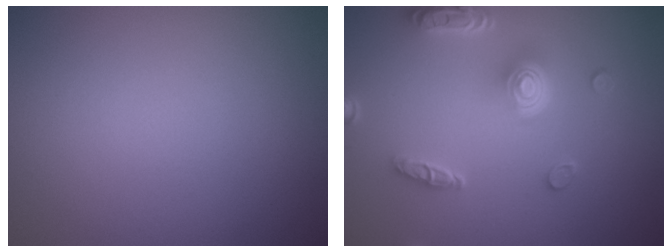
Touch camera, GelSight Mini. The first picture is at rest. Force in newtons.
{"total": 5.2, "press": 4.0, "slide": 3.2}